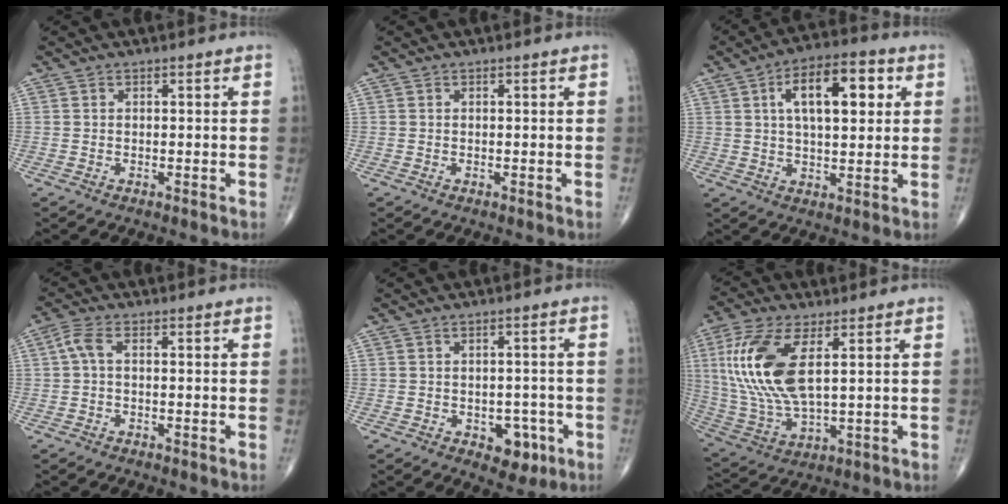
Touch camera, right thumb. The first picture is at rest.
{"total": 0.0}
{"total": 13.7, "force": [4.0, 6.2, 11.5], "torque": [-0.163, 0.008, 0.059]}
{"total": 2.9, "force": [0.1, 1.1, 2.7], "torque": [-0.068, 0.010, -0.003]}
{"total": 5.7, "force": [-2.3, 3.7, 3.7], "torque": [-0.016, 0.009, -0.024]}
{"total": 16.7, "force": [4.1, 6.9, 14.6], "torque": [-0.328, -0.013, 0.086]}